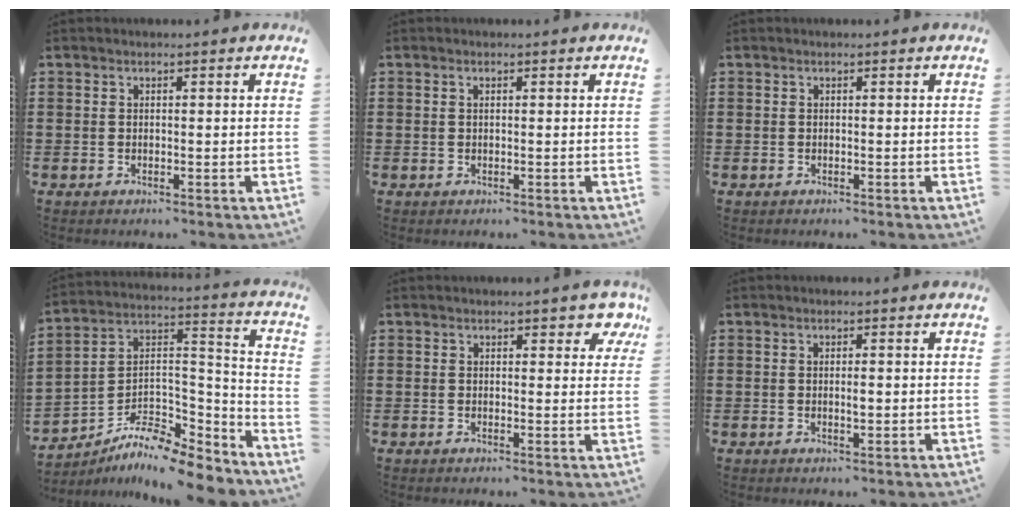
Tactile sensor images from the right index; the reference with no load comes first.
{"total": 0.7, "force": [0.2, 0.3, 0.6], "torque": [-0.014, 0.001, 0.004]}
{"total": 0.0}
{"total": 9.4, "force": [-8.3, 2.5, 3.5], "torque": [-0.064, 0.017, -0.165]}
{"total": 2.5, "force": [1.8, 1.1, 1.5], "torque": [-0.011, 0.001, 0.026]}
{"total": 1.2, "force": [-0.1, 0.2, 1.2], "torque": [-0.023, 0.000, -0.002]}